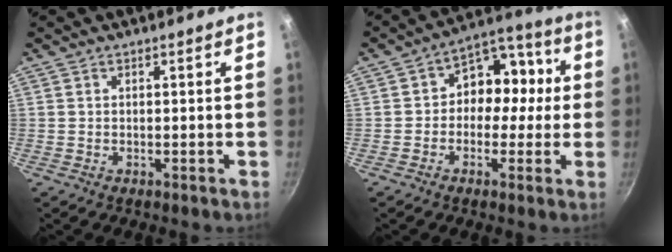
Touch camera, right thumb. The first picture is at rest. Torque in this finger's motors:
{"motor_torque": [-0.17, 0.53, -0.01, 0.09, 0.07]}